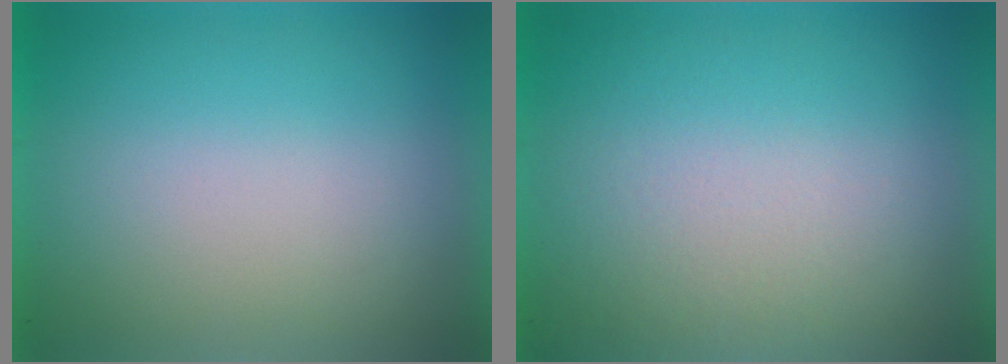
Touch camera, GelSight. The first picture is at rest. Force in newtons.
{"total": 2.7}